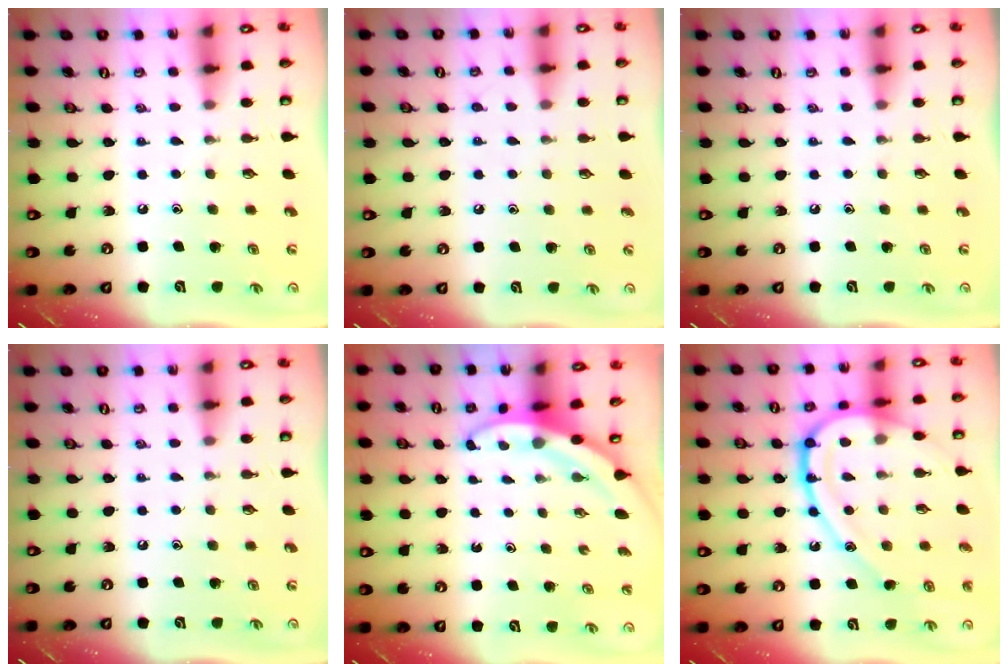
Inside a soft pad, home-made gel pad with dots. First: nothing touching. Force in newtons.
{"total": 4.3, "press": 4.2, "slide": 0.6}
{"total": 0.0}
{"total": 0.0}
{"total": 3.2, "press": 3.2, "slide": 0.1}
{"total": 18.7, "press": 18.7, "slide": 1.2}